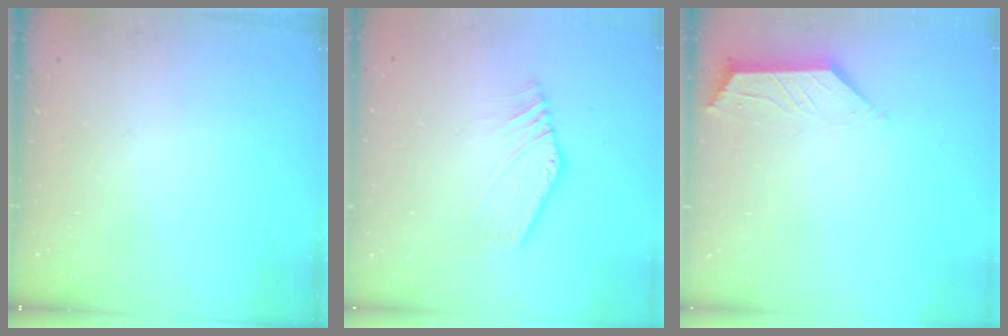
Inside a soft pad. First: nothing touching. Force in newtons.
{"total": 2.2, "press": 2.2, "slide": 0.3}
{"total": 2.7, "press": 2.7, "slide": 0.5}